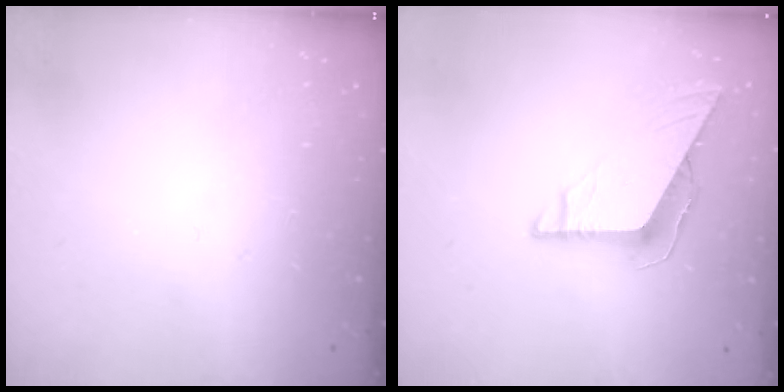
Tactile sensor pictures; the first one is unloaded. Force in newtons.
{"total": 9.5, "press": 9.4, "slide": 0.9}